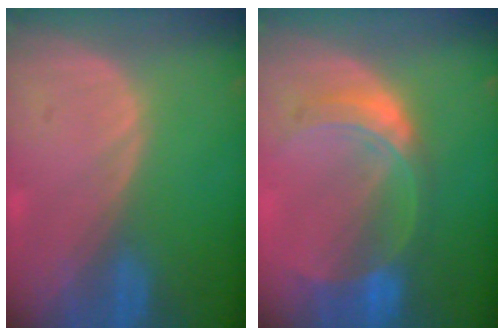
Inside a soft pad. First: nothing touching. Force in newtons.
{"total": 7.5, "press": 6.6, "slide": 3.7}